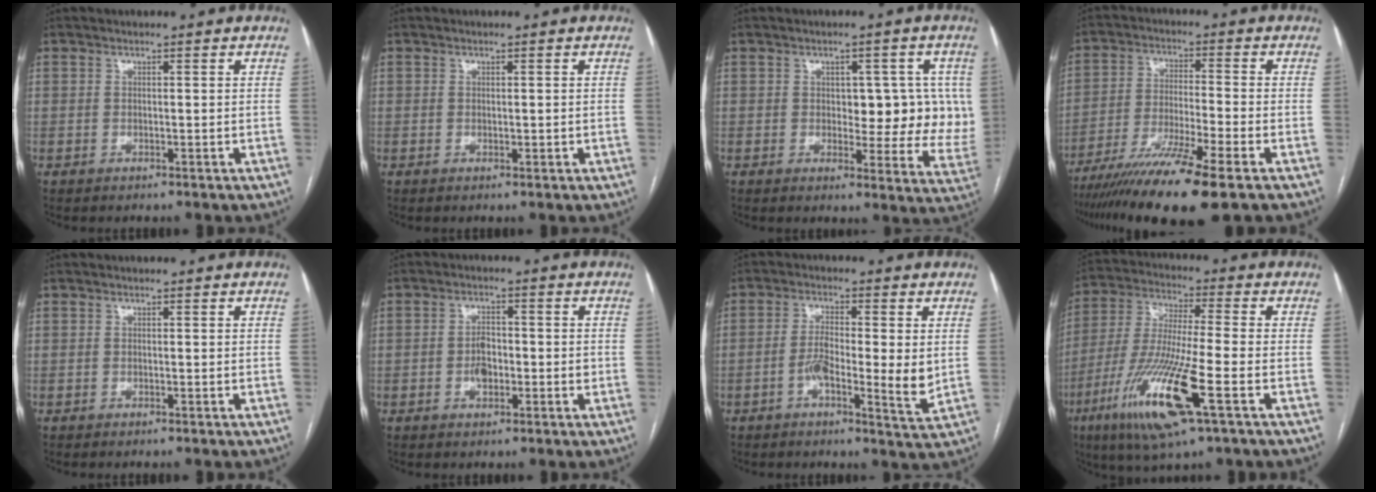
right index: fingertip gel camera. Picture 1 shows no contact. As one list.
[{"total": 0.8, "force": [0.0, 0.6, 0.6], "torque": [-0.008, 0.000, 0.003]}, {"total": 9.2, "force": [1.4, 4.9, 7.7], "torque": [-0.073, 0.008, 0.021]}, {"total": 13.2, "force": [-9.2, -0.8, 9.4], "torque": [-0.175, -0.039, -0.158]}, {"total": 0.0}, {"total": 3.7, "force": [-0.8, 2.2, 2.9], "torque": [-0.053, 0.006, -0.014]}, {"total": 7.6, "force": [-0.8, 1.5, 7.4], "torque": [-0.124, -0.005, -0.019]}, {"total": 15.9, "force": [-6.7, 1.0, 14.4], "torque": [-0.302, -0.027, -0.123]}]